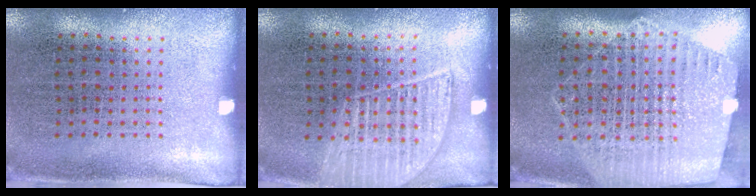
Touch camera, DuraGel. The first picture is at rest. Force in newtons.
{"total": 1.3, "press": 1.3, "slide": 0.5}
{"total": 1.2, "press": 1.2, "slide": 0.1}